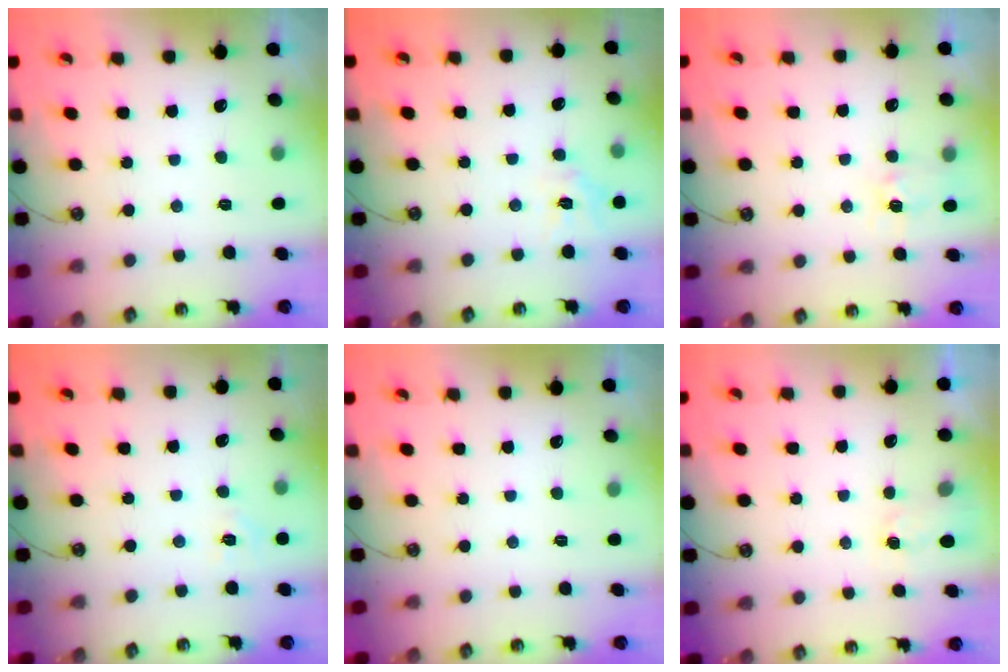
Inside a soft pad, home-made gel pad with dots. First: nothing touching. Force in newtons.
{"total": 6.0, "press": 5.9, "slide": 0.4}
{"total": 5.3, "press": 5.3, "slide": 0.5}
{"total": 5.7, "press": 5.6, "slide": 0.7}
{"total": 0.0}
{"total": 1.1, "press": 1.1, "slide": 0.3}